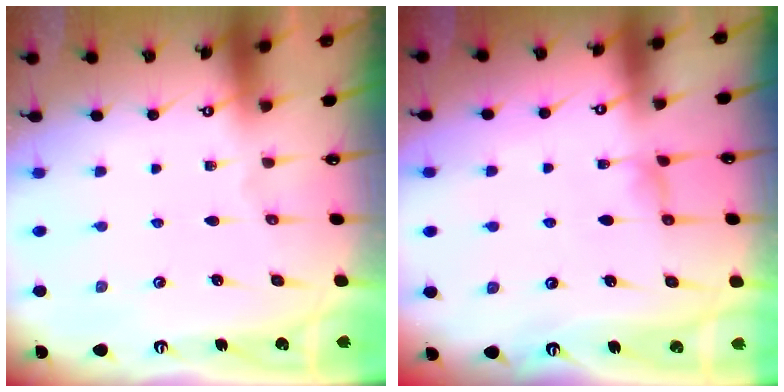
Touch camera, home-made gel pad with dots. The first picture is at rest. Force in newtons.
{"total": 0.0}